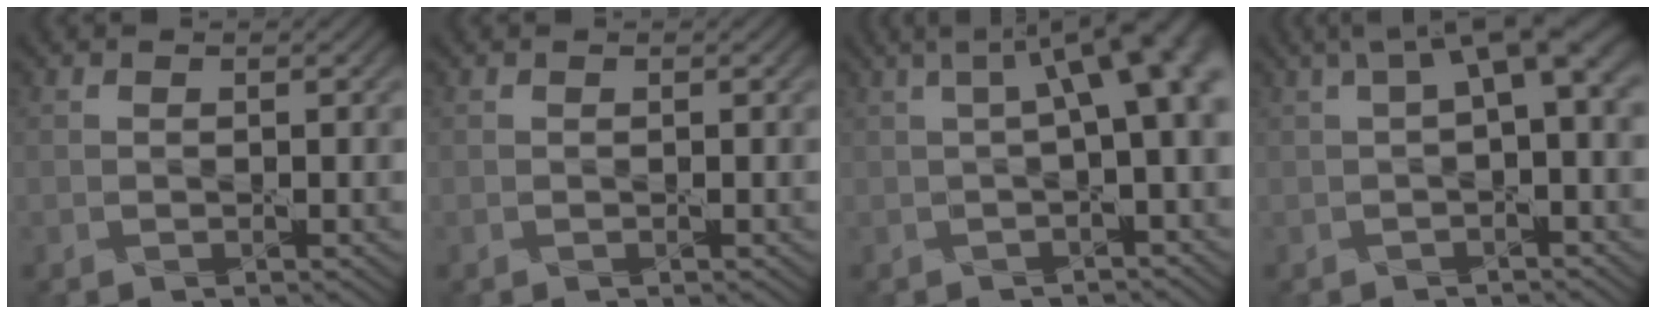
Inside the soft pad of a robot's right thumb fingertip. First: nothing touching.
{"total": 0.0}
{"total": 9.1, "force": [1.4, 2.8, 8.6], "torque": [-0.103, 0.022, 0.022]}
{"total": 6.1, "force": [1.5, 1.7, 5.7], "torque": [-0.086, 0.018, 0.020]}